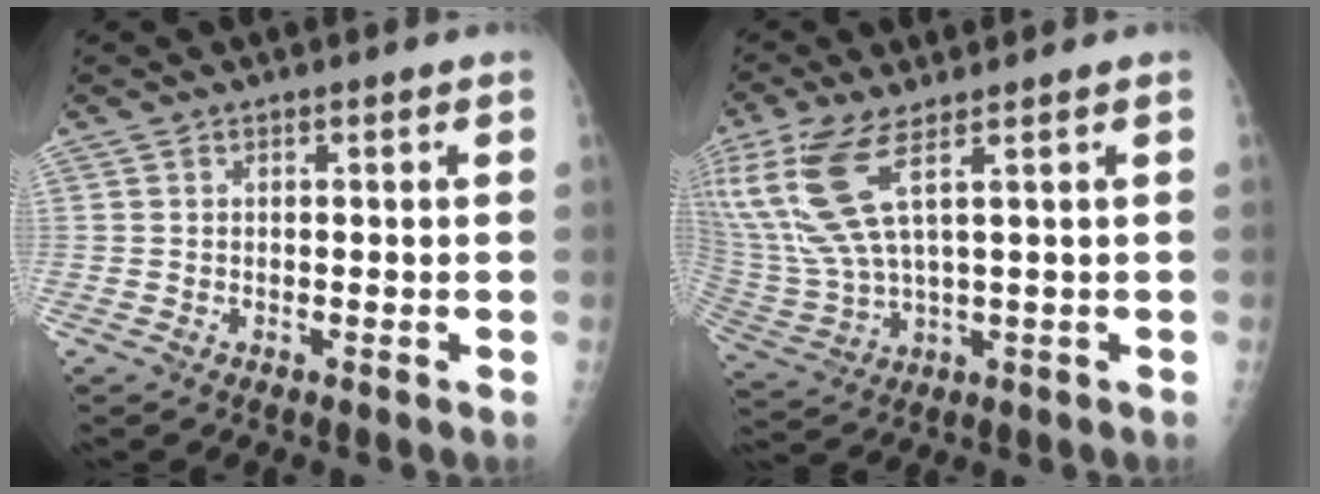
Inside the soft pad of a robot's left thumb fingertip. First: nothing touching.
{"total": 14.2, "force": [6.2, 3.7, 12.2], "torque": [-0.309, -0.021, 0.136]}